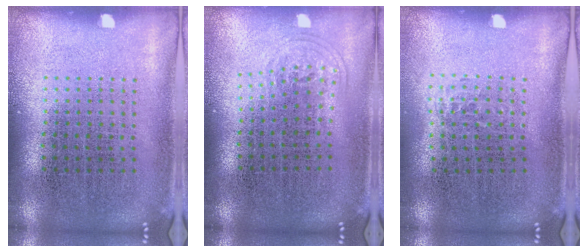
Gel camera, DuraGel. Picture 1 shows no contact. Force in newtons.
{"total": 0.9, "press": 0.7, "slide": 0.6}
{"total": 0.6, "press": 0.4, "slide": 0.3}